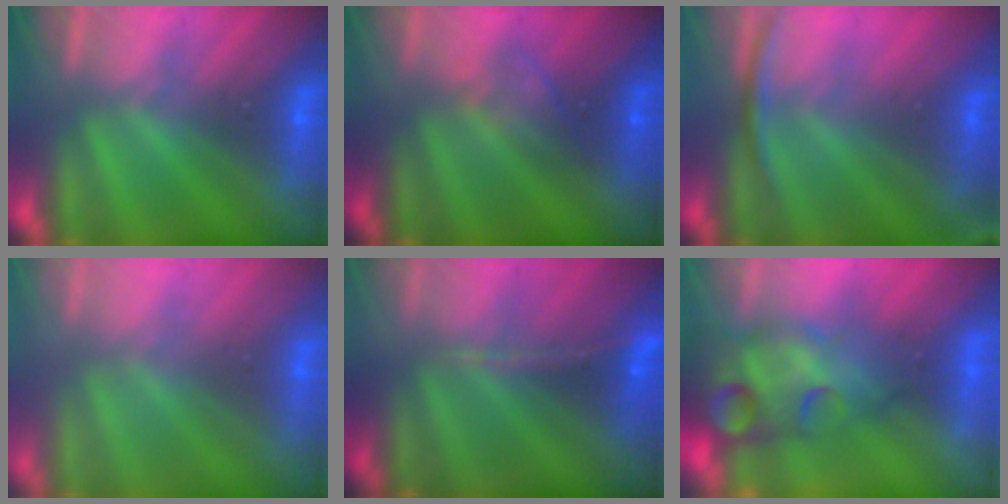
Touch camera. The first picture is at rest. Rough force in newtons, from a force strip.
{"total": 2.3}
{"total": 2.7}
{"total": 2.7}
{"total": 1.1}
{"total": 5.8}